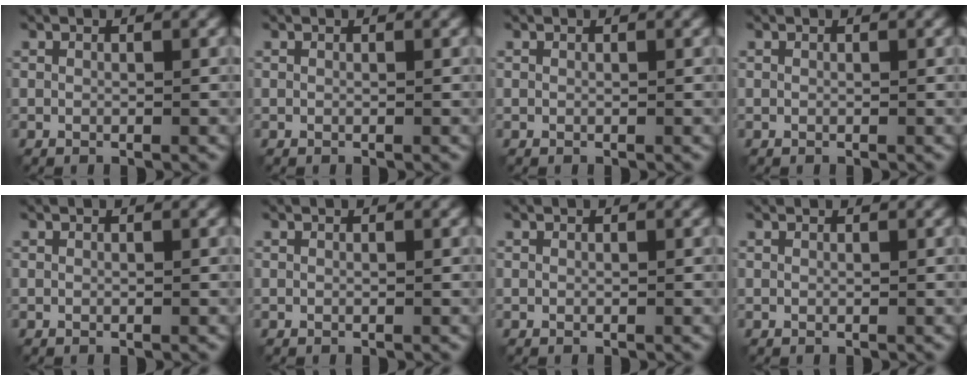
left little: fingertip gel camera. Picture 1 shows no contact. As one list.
[{"total": 0.0}, {"total": 0.0}, {"total": 0.0}, {"total": 0.0}, {"total": 0.0}, {"total": 0.0}, {"total": 0.6, "force": [0.6, 0.1, 0.1], "torque": [-0.004, -0.002, 0.007]}]